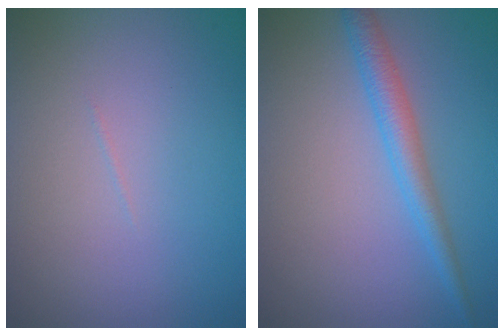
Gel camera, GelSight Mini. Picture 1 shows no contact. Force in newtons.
{"total": 2.6, "press": 2.6, "slide": 0.2}